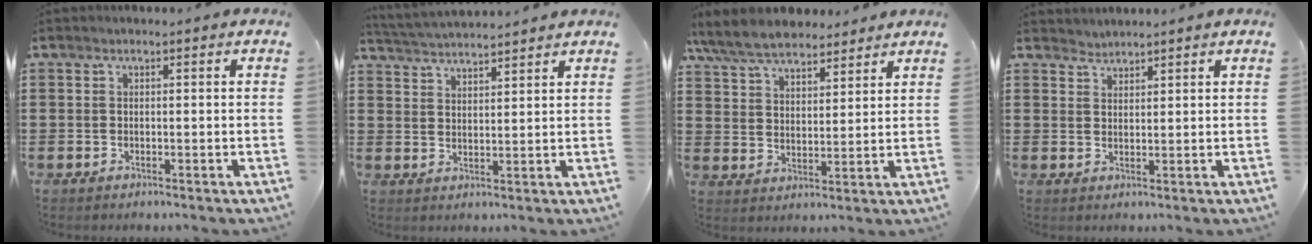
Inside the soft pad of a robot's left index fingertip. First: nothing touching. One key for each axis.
{"total": 3.2, "fx": 3.1, "fy": -0.3, "fz": 0.1, "tx": -0.015, "ty": -0.016, "tz": 0.055}
{"total": 7.4, "fx": 6.6, "fy": 2.2, "fz": 2.6, "tx": -0.077, "ty": -0.015, "tz": 0.122}
{"total": 1.7, "fx": 1.6, "fy": 0.0, "fz": -0.5, "tx": 0.005, "ty": -0.001, "tz": 0.033}